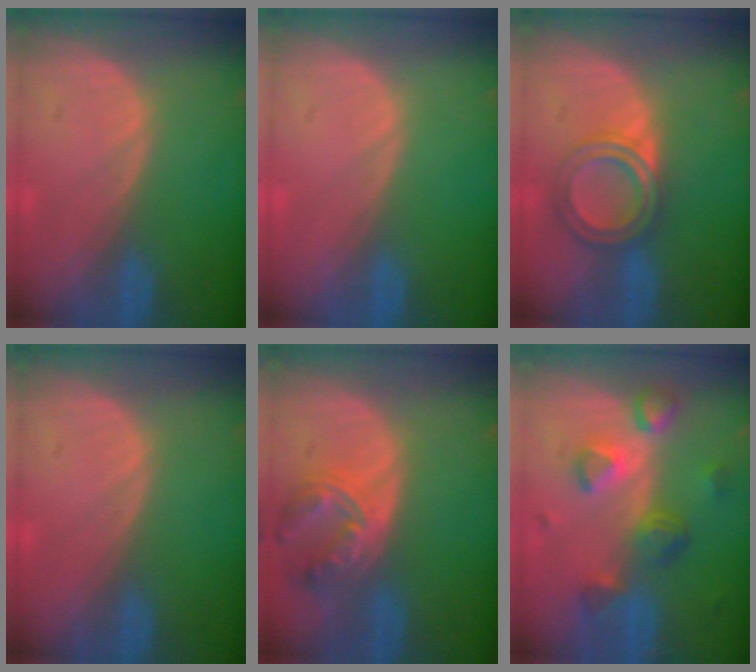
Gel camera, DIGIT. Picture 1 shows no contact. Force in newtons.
{"total": 0.0}
{"total": 5.3, "press": 5.3, "slide": 0.1}
{"total": 0.0}
{"total": 7.9, "press": 6.9, "slide": 3.8}
{"total": 7.8, "press": 6.9, "slide": 3.7}